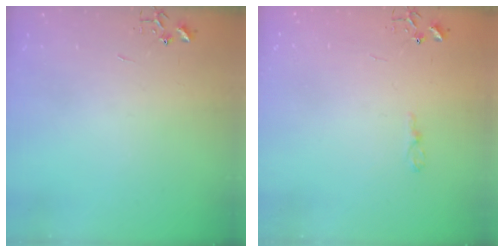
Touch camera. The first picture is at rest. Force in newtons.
{"total": 3.8, "press": 3.8, "slide": 0.4}